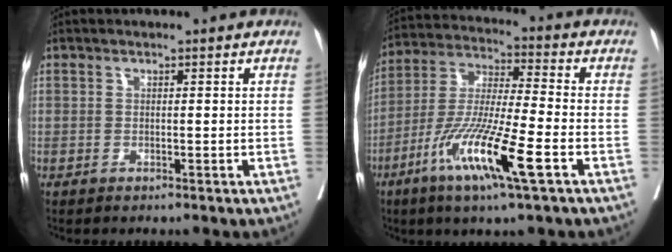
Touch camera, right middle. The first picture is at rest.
{"total": 14.4, "force": [-6.4, 0.4, 12.9], "torque": [-0.264, -0.028, -0.122]}